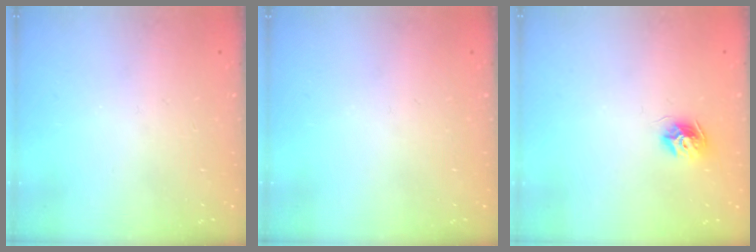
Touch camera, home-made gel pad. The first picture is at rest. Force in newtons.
{"total": 0.0}
{"total": 8.7, "press": 8.7, "slide": 0.0}